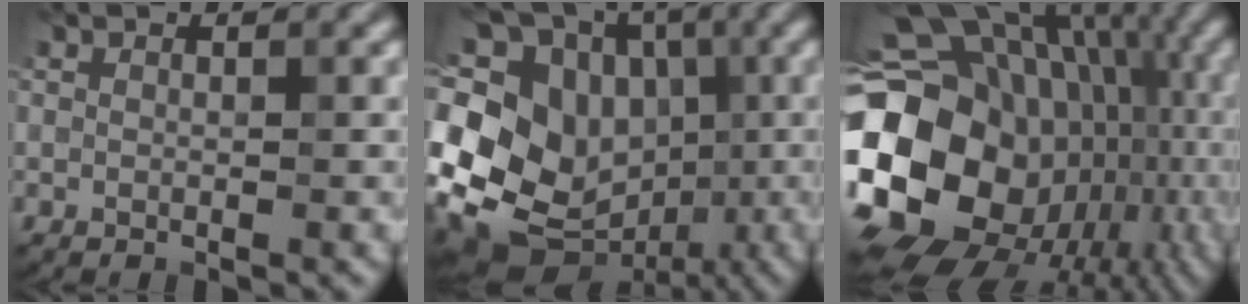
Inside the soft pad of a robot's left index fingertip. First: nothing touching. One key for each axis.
{"total": 16.3, "fx": -2.9, "fy": 14.0, "fz": 7.9, "tx": -0.162, "ty": 0.037, "tz": -0.056}
{"total": 21.5, "fx": -1.6, "fy": 17.3, "fz": 12.7, "tx": -0.241, "ty": 0.008, "tz": -0.034}